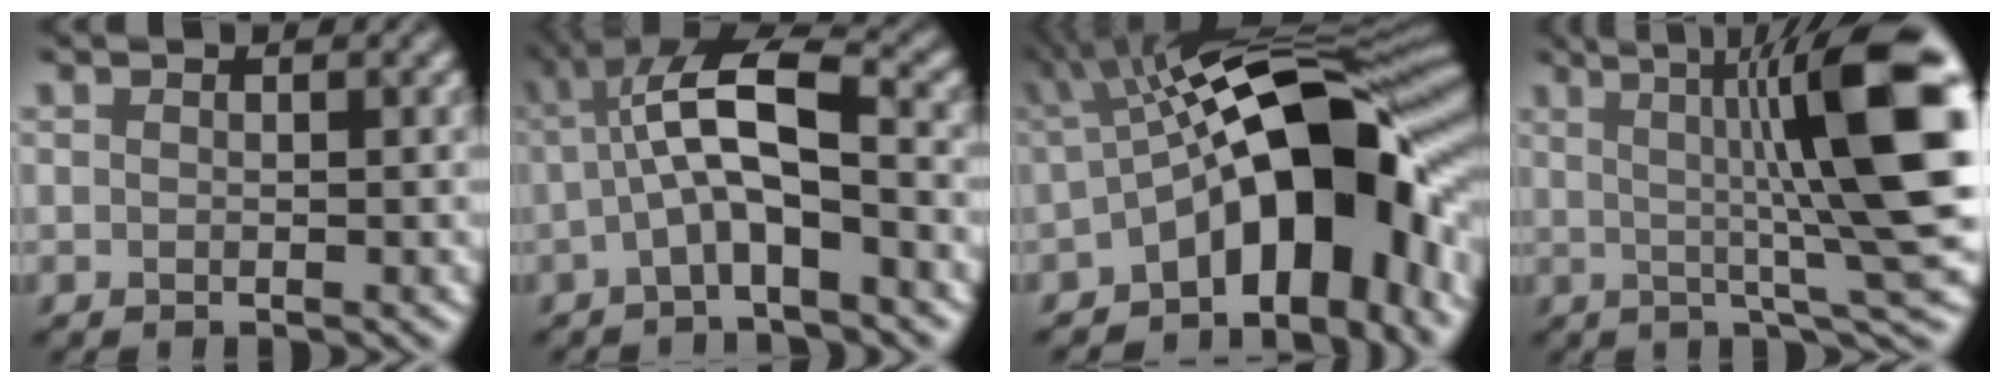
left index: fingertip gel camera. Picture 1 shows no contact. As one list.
[{"total": 5.9, "force": [-0.8, 1.6, 5.7], "torque": [-0.100, 0.020, -0.024]}, {"total": 13.7, "force": [-2.9, 6.0, 11.9], "torque": [-0.131, 0.013, -0.062]}, {"total": 12.8, "force": [2.0, 2.3, 12.4], "torque": [-0.158, 0.009, 0.025]}]